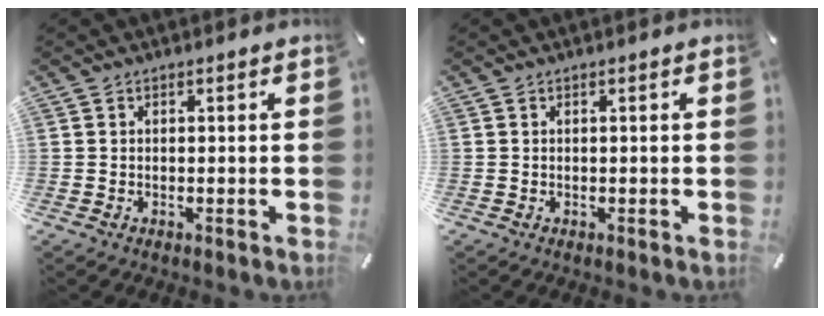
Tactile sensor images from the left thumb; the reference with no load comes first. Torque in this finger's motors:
{"motor_torque": [-0.03, -0.02, 0.00, 0.01, 0.00]}